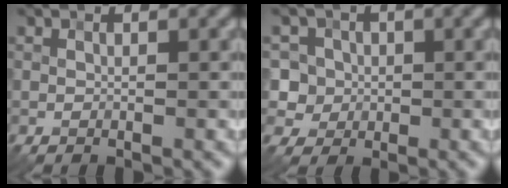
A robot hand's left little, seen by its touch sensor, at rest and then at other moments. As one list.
[{"total": 5.6, "force": [1.2, 5.2, 1.8], "torque": [-0.032, 0.032, -0.001]}]